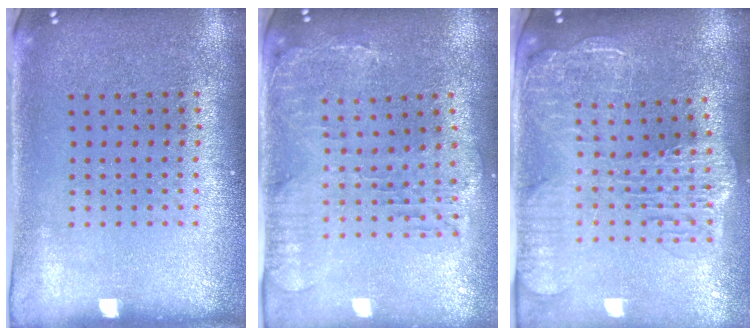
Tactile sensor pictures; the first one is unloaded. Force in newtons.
{"total": 0.6, "press": 0.5, "slide": 0.3}
{"total": 2.9, "press": 2.4, "slide": 1.7}